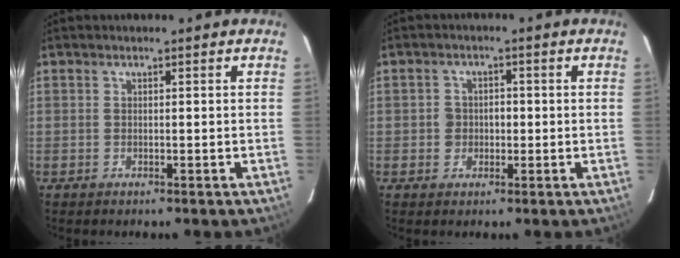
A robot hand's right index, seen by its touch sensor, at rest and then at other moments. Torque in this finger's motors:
{"motor_torque": [0.03, 0.02, 0.01, 0.03]}